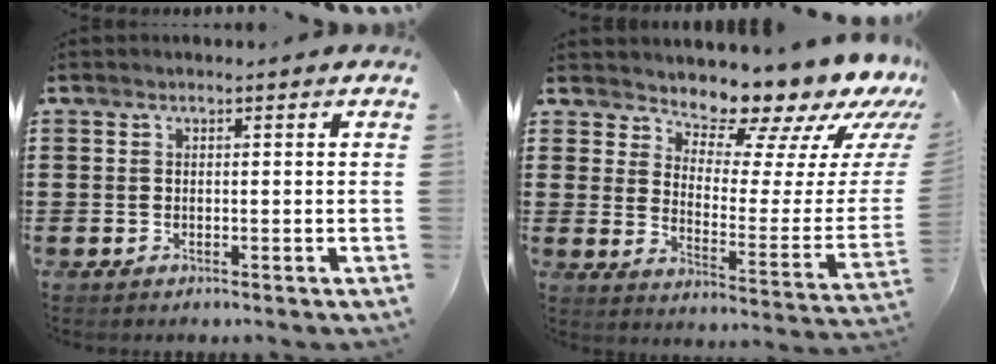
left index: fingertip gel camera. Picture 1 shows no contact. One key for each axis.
{"total": 10.1, "fx": 9.2, "fy": 2.6, "fz": 3.2, "tx": -0.060, "ty": -0.094, "tz": 0.151}